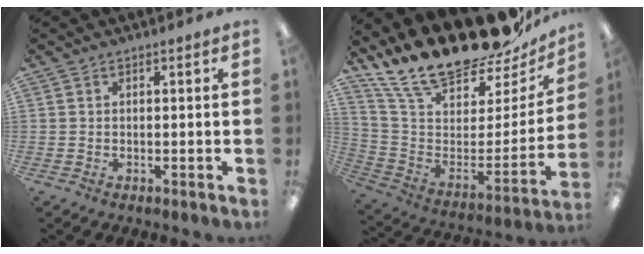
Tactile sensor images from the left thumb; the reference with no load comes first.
{"total": 24.7, "force": [20.4, 7.8, 11.6], "torque": [-0.204, -0.152, 0.360]}